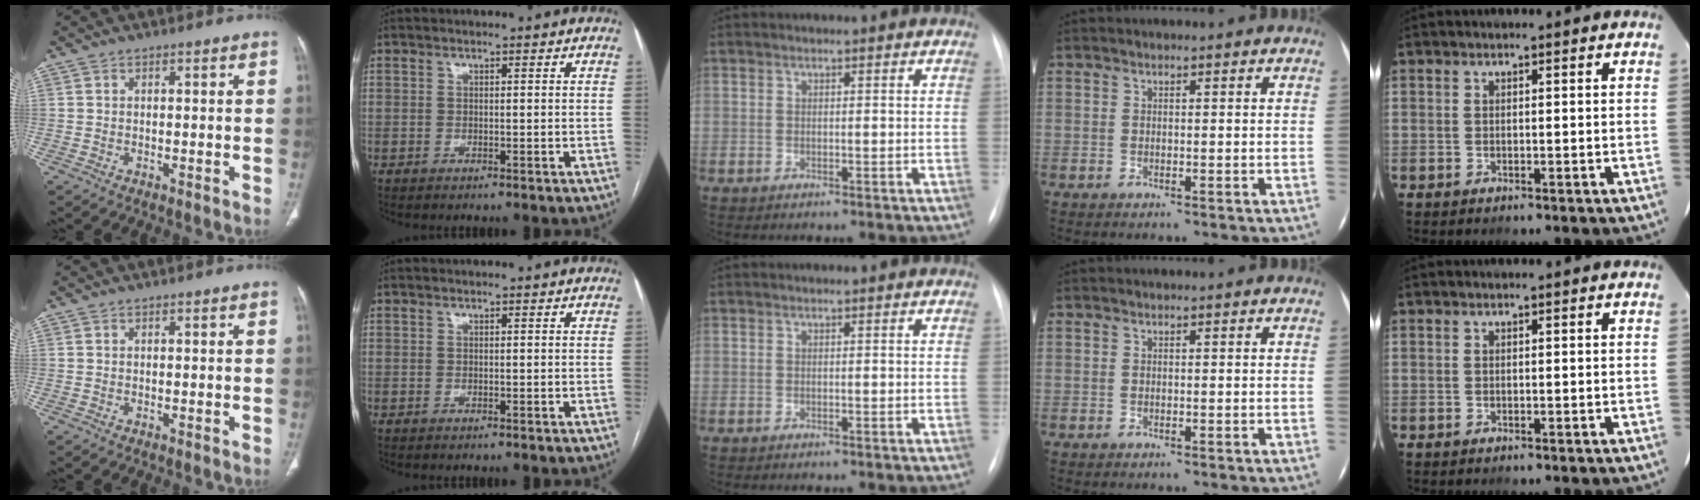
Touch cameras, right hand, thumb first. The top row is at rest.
{}